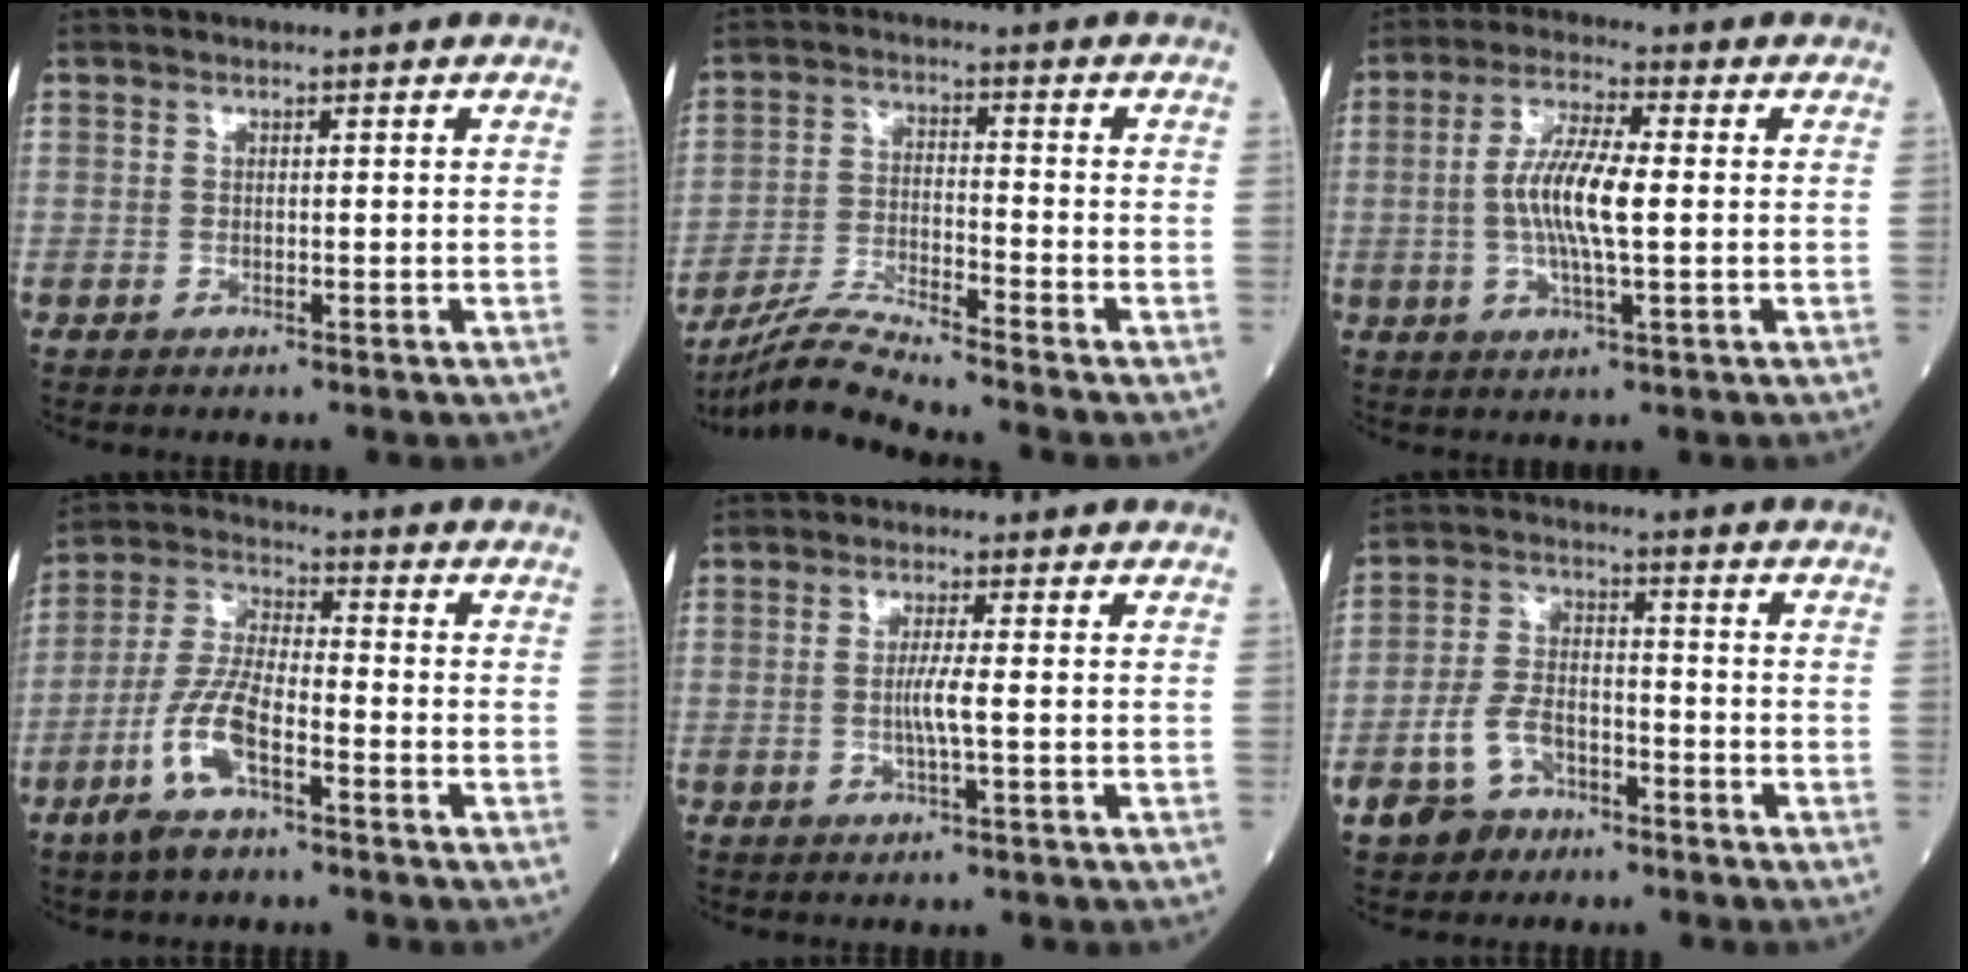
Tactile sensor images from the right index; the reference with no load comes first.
{"total": 8.2, "force": [-7.6, -2.1, 2.2], "torque": [-0.052, -0.020, -0.143]}
{"total": 8.8, "force": [-0.2, 1.4, 8.7], "torque": [-0.173, 0.001, -0.008]}
{"total": 9.1, "force": [-4.6, 2.5, 7.5], "torque": [-0.170, -0.003, -0.094]}
{"total": 3.0, "force": [-0.4, -0.3, 2.9], "torque": [-0.057, -0.003, -0.007]}
{"total": 8.0, "force": [-4.6, 5.1, 4.1], "torque": [-0.102, 0.009, -0.080]}